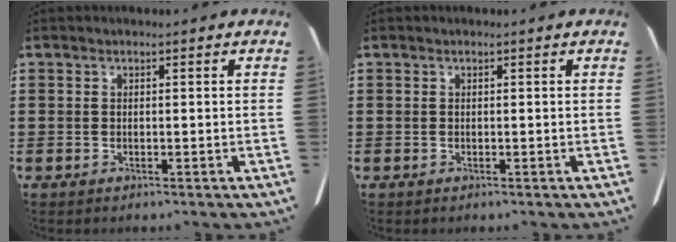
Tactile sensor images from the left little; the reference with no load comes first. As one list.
[{"total": 0.0}]